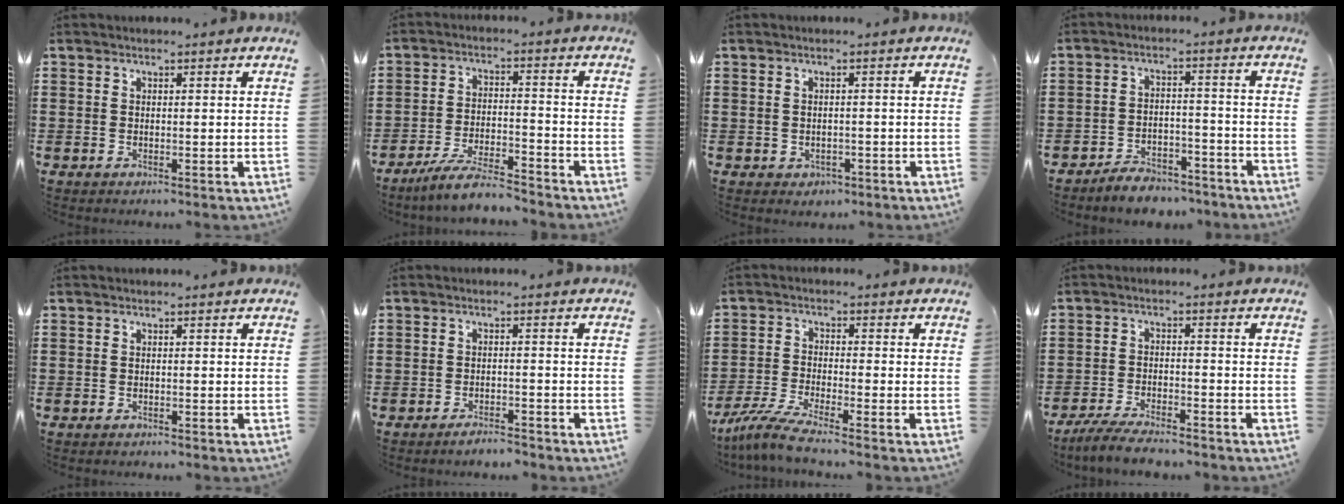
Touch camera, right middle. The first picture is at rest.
{"total": 6.8, "force": [-6.2, 0.2, 2.9], "torque": [-0.063, -0.005, -0.118]}
{"total": 0.7, "force": [-0.4, 0.6, 0.1], "torque": [-0.005, -0.001, -0.009]}
{"total": 5.1, "force": [-5.0, 0.7, 0.6], "torque": [-0.011, 0.011, -0.100]}
{"total": 0.6, "force": [-0.6, 0.0, 0.0], "torque": [-0.001, -0.002, -0.011]}
{"total": 2.4, "force": [-2.4, 0.1, 0.4], "torque": [-0.012, -0.003, -0.046]}
{"total": 5.3, "force": [-4.6, -0.2, 2.7], "torque": [-0.074, -0.023, -0.093]}
{"total": 4.9, "force": [-4.6, 0.4, 1.7], "torque": [-0.042, -0.005, -0.091]}